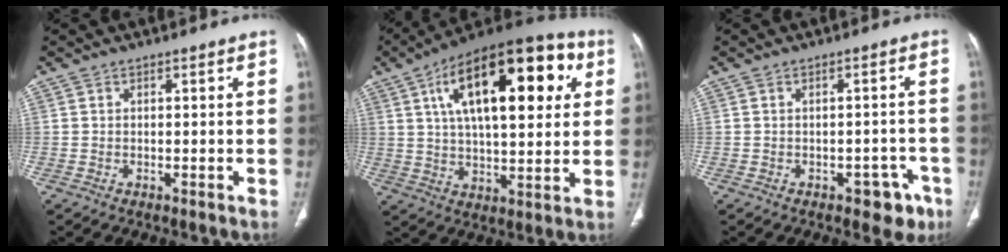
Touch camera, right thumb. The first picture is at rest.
{"total": 25.5, "force": [8.2, 11.2, 21.4], "torque": [-0.310, 0.009, 0.121]}
{"total": 5.4, "force": [-3.0, 3.1, 3.2], "torque": [-0.014, 0.021, -0.033]}